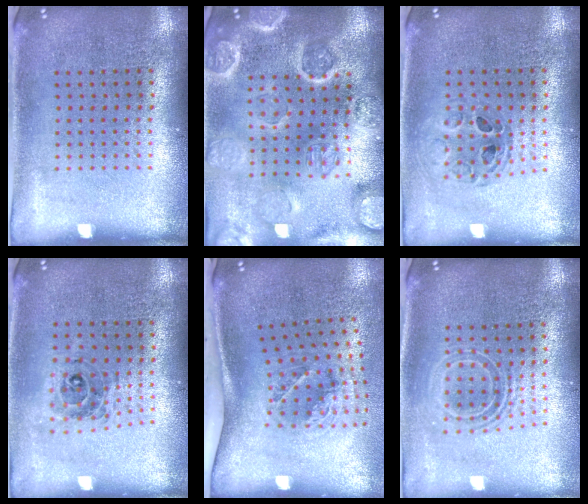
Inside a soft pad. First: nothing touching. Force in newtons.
{"total": 4.2, "press": 3.9, "slide": 1.6}
{"total": 0.8, "press": 0.8, "slide": 0.1}
{"total": 0.7, "press": 0.7, "slide": 0.2}
{"total": 1.9, "press": 1.2, "slide": 1.4}
{"total": 1.6, "press": 1.3, "slide": 1.0}